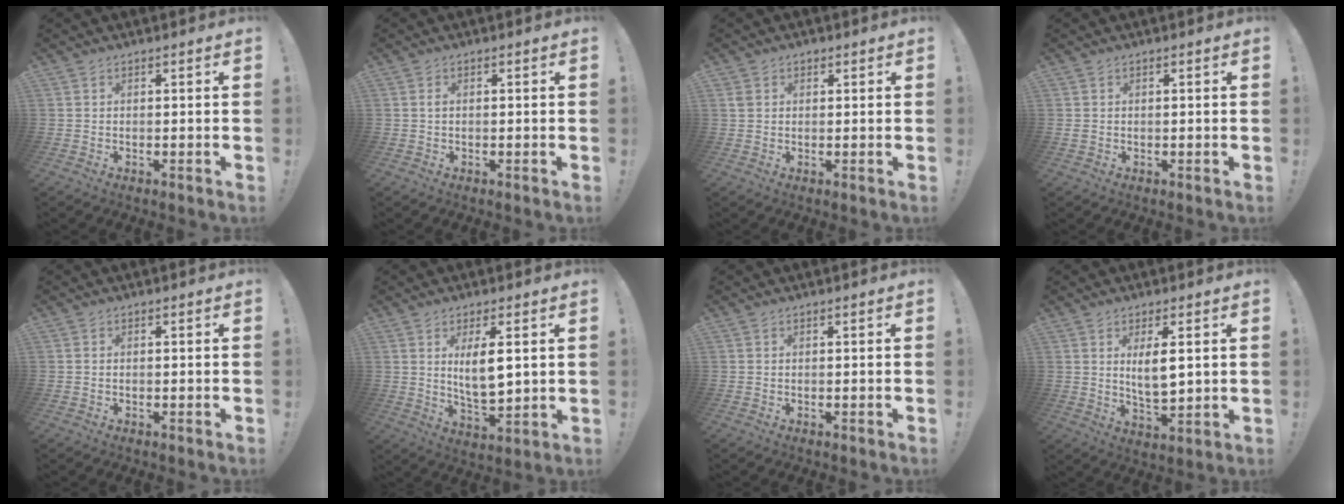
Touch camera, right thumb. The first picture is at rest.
{"total": 0.6, "force": [0.0, 0.4, 0.4], "torque": [-0.010, 0.005, -0.001]}
{"total": 2.0, "force": [0.6, 1.7, 0.9], "torque": [-0.013, 0.001, 0.012]}
{"total": 1.0, "force": [-0.1, 0.9, 0.4], "torque": [-0.015, 0.007, 0.000]}
{"total": 0.0}
{"total": 8.6, "force": [2.6, 2.9, 7.7], "torque": [-0.138, -0.015, 0.041]}
{"total": 0.0}
{"total": 7.3, "force": [2.2, 2.5, 6.5], "torque": [-0.109, -0.013, 0.034]}